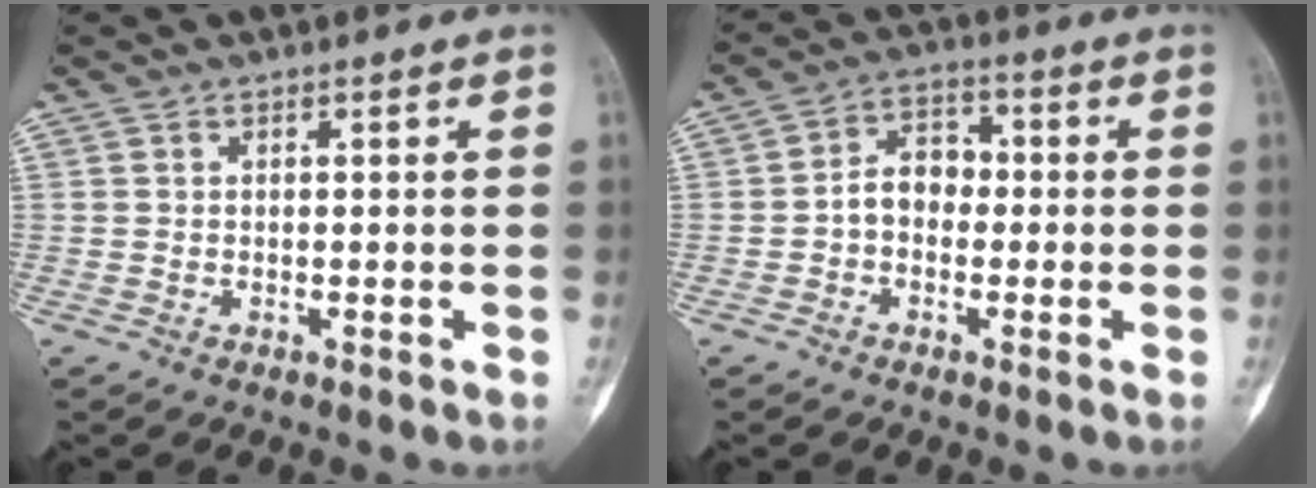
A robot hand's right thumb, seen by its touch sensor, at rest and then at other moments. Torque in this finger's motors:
{"motor_torque": [0.98, 0.84, 0.35, -0.17, 0.00]}